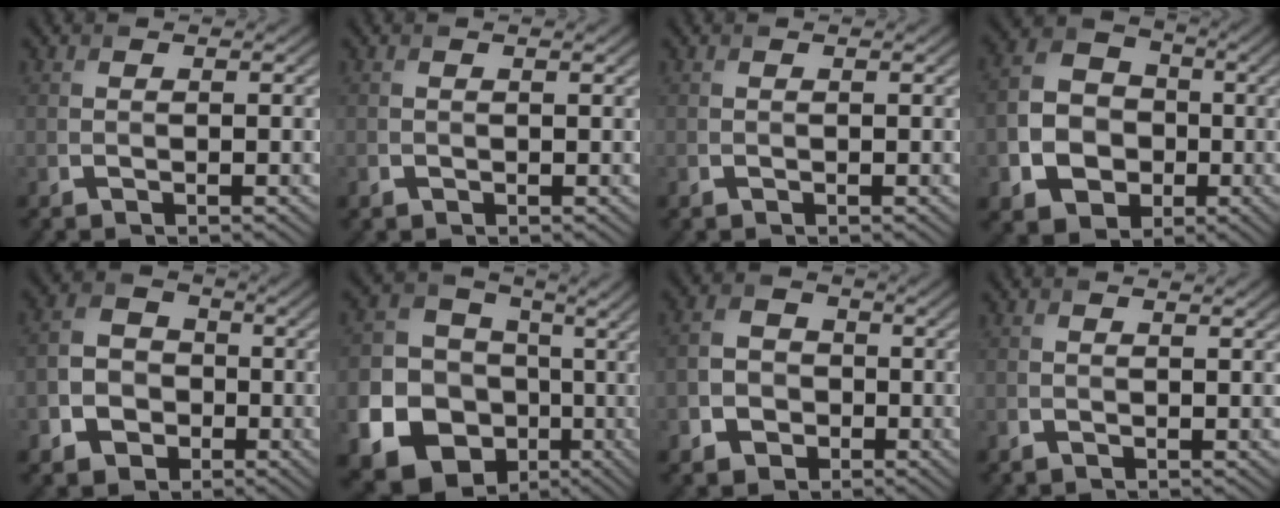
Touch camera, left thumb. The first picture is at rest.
{"total": 0.5, "force": [0.1, 0.4, 0.3], "torque": [-0.009, -0.002, 0.004]}
{"total": 0.0}
{"total": 9.1, "force": [-2.6, 7.6, 4.4], "torque": [-0.103, -0.022, -0.063]}
{"total": 6.7, "force": [-2.7, 5.5, 2.8], "torque": [-0.065, -0.013, -0.060]}
{"total": 17.9, "force": [-5.3, 15.8, 6.6], "torque": [-0.175, -0.044, -0.092]}
{"total": 5.1, "force": [-2.0, 4.3, 1.9], "torque": [-0.042, -0.009, -0.048]}
{"total": 0.8, "force": [0.2, 0.4, 0.6], "torque": [-0.015, 0.000, 0.006]}